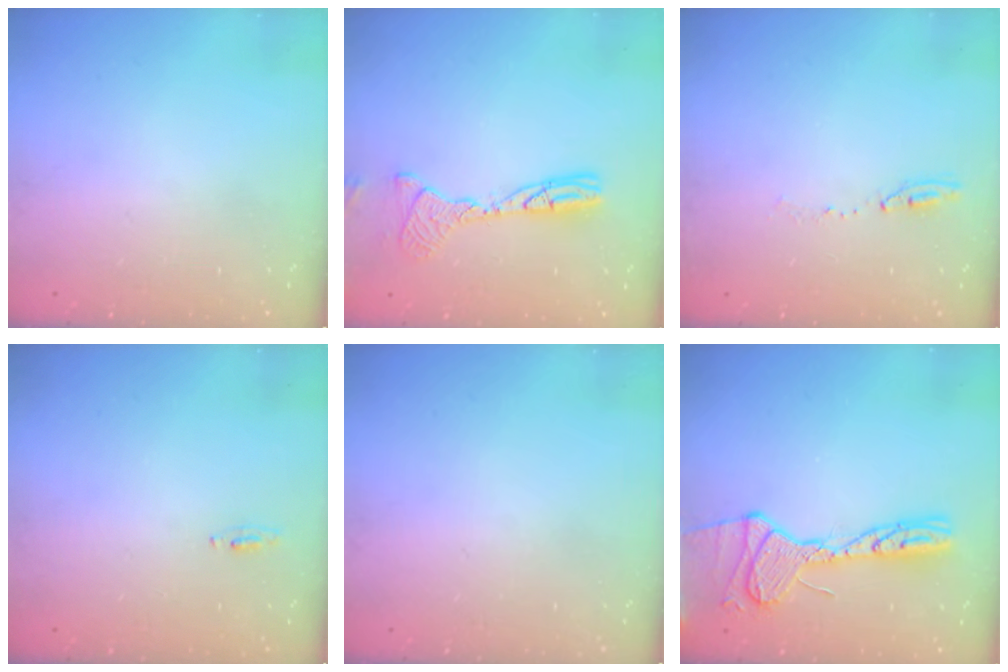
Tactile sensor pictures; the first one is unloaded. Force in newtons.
{"total": 11.9, "press": 11.6, "slide": 2.5}
{"total": 5.7, "press": 5.7, "slide": 0.7}
{"total": 3.8, "press": 2.8, "slide": 2.6}
{"total": 0.0}
{"total": 16.8, "press": 16.1, "slide": 4.6}